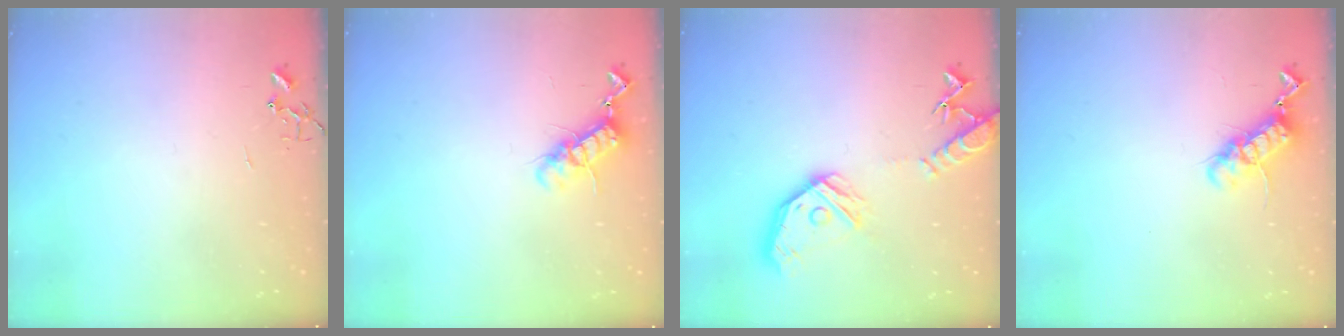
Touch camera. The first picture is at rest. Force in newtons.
{"total": 11.1, "press": 11.1, "slide": 0.3}
{"total": 17.1, "press": 16.9, "slide": 2.2}
{"total": 11.8, "press": 11.8, "slide": 1.2}